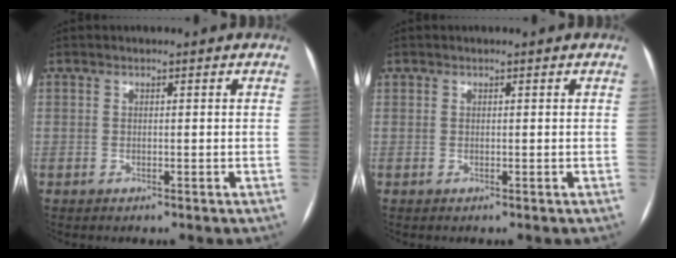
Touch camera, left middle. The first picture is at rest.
{"total": 0.0}